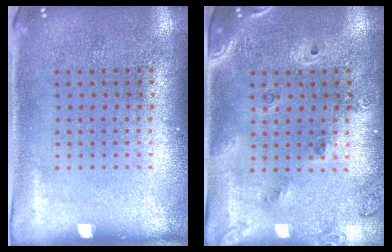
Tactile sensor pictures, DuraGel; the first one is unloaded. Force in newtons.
{"total": 1.5, "press": 1.4, "slide": 0.7}